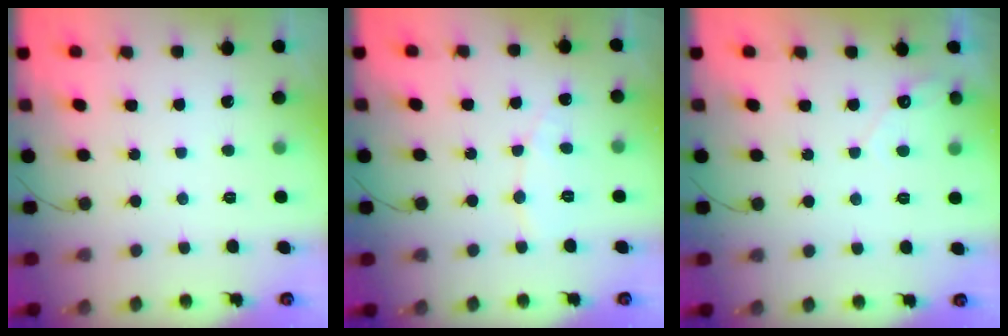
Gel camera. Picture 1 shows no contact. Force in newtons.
{"total": 4.9, "press": 4.9, "slide": 0.4}
{"total": 3.4, "press": 3.4, "slide": 0.1}